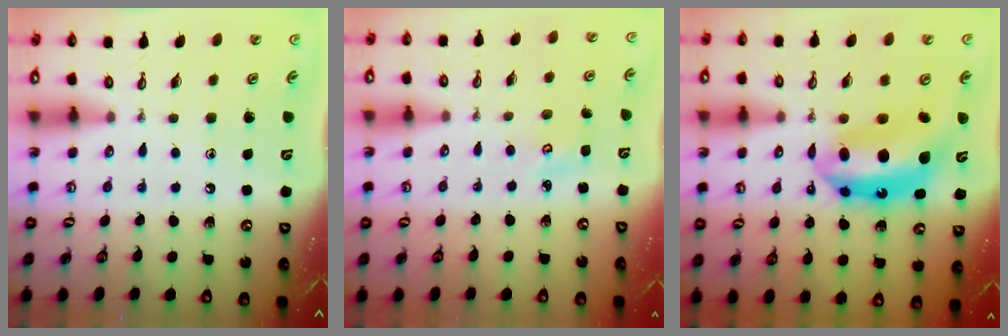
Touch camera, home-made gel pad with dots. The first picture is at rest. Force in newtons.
{"total": 3.2, "press": 3.2, "slide": 0.3}
{"total": 13.2, "press": 13.1, "slide": 1.7}